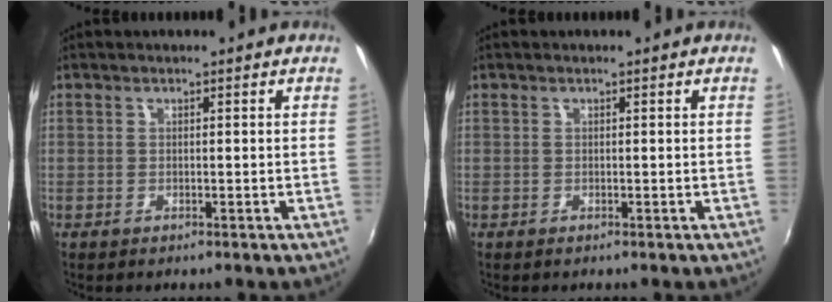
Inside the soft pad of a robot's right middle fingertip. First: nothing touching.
{"total": 0.0}